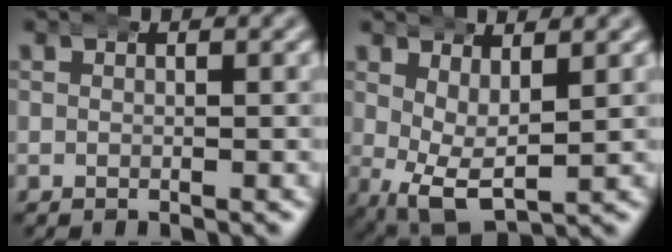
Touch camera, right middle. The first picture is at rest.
{"total": 5.2, "force": [-0.9, 2.8, 4.3], "torque": [-0.085, -0.036, 0.005]}